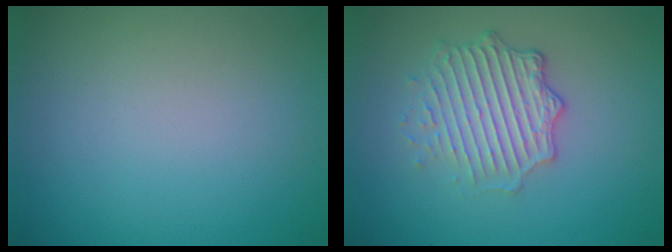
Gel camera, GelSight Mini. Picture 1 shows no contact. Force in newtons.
{"total": 4.9, "press": 3.6, "slide": 3.4}